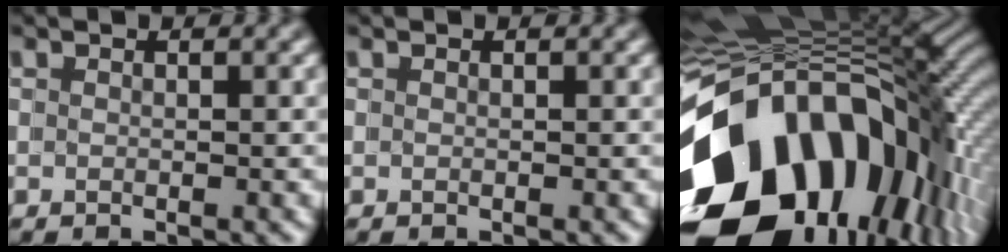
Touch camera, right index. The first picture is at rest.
{"total": 0.0}
{"total": 29.8, "force": [-4.6, 19.7, 21.9], "torque": [-0.363, -0.021, -0.070]}